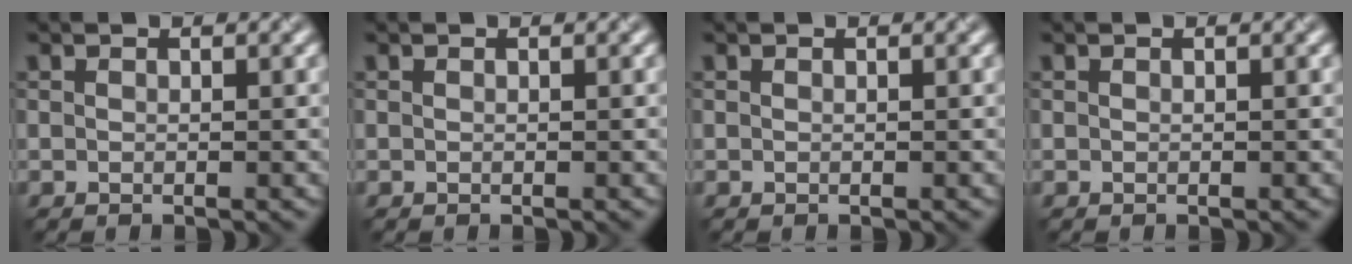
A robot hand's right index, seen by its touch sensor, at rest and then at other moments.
{"total": 0.0}
{"total": 0.0}
{"total": 0.0}